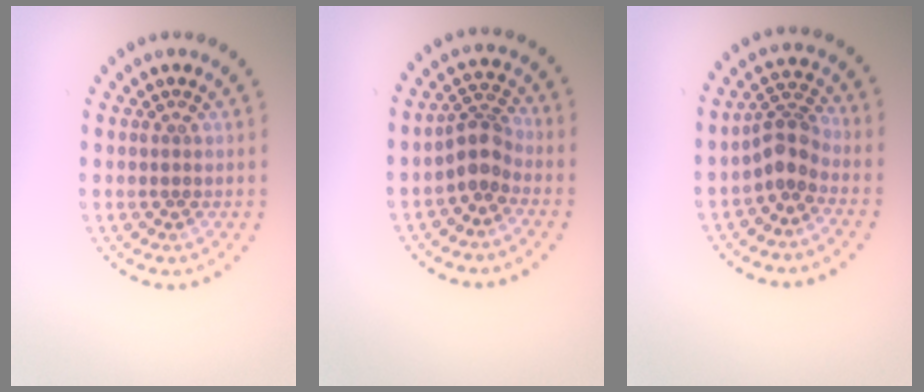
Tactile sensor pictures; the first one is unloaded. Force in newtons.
{"total": 2.7, "press": 2.0, "slide": 1.8}
{"total": 3.0, "press": 2.2, "slide": 2.0}